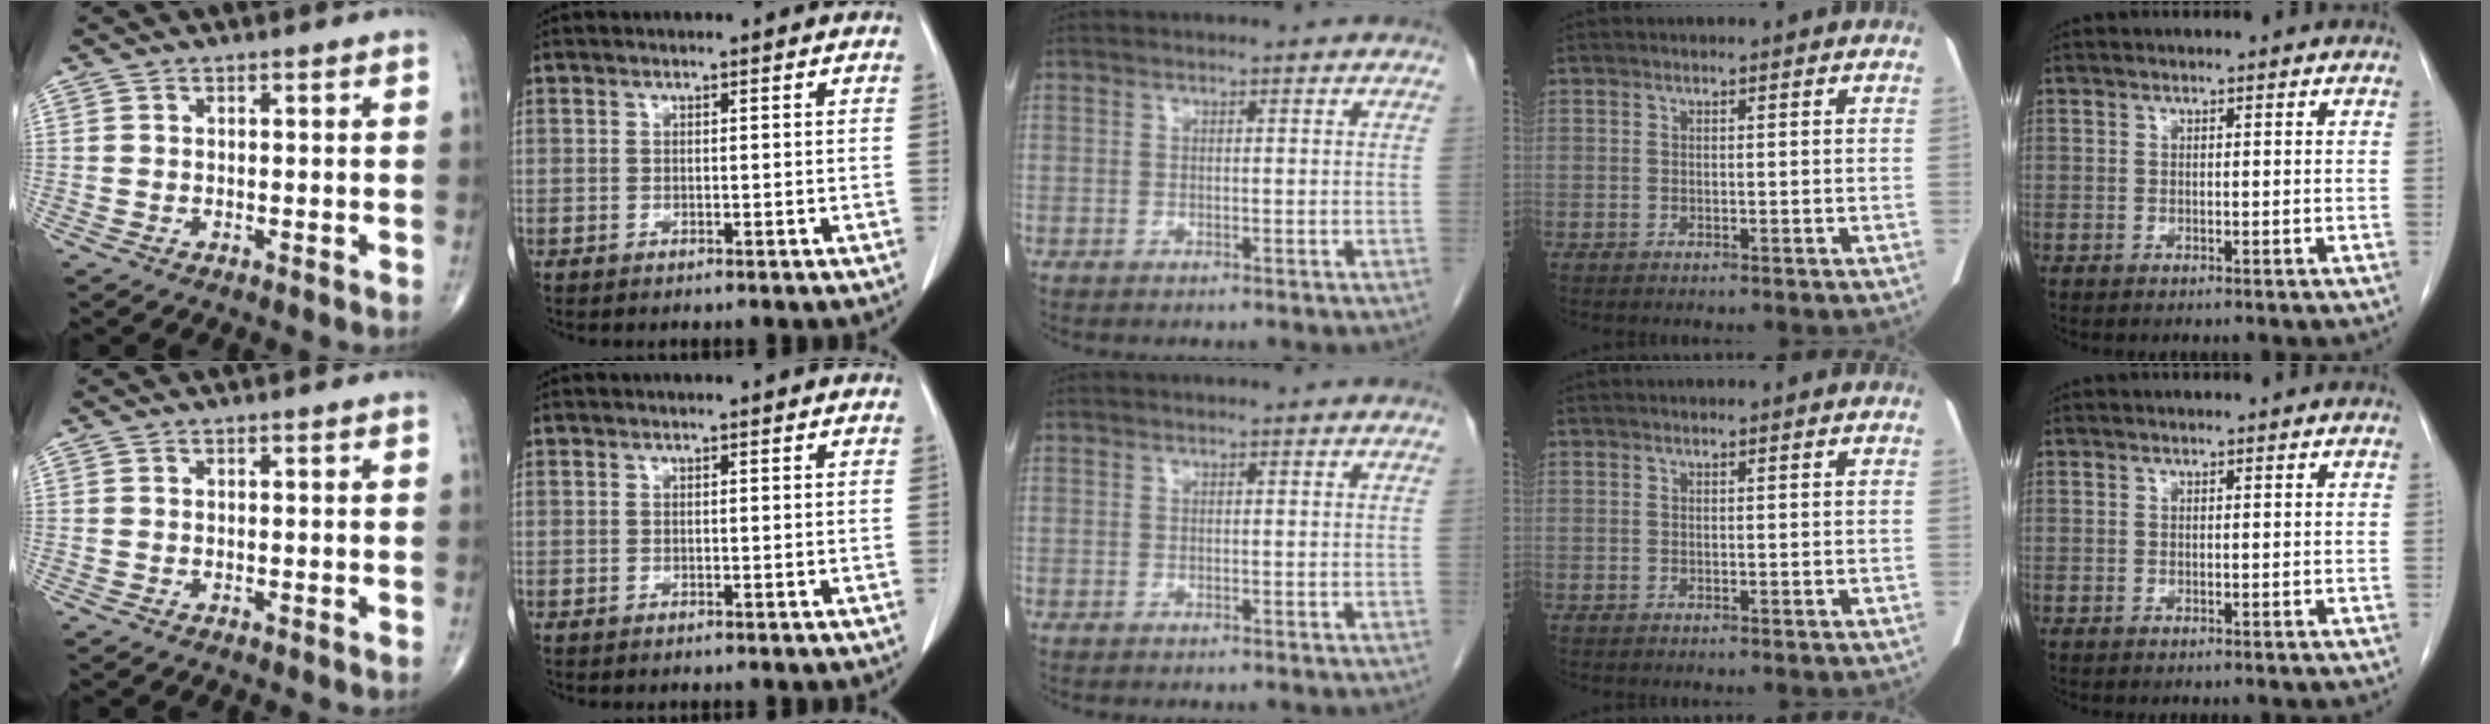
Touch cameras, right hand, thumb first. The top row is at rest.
{}